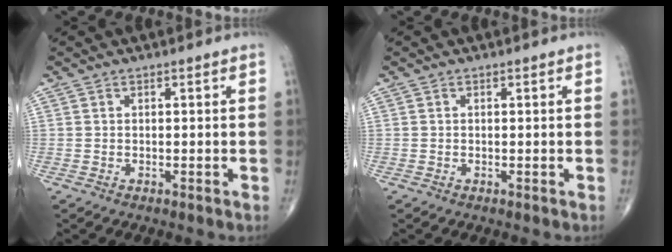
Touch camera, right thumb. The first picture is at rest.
{"total": 0.0}